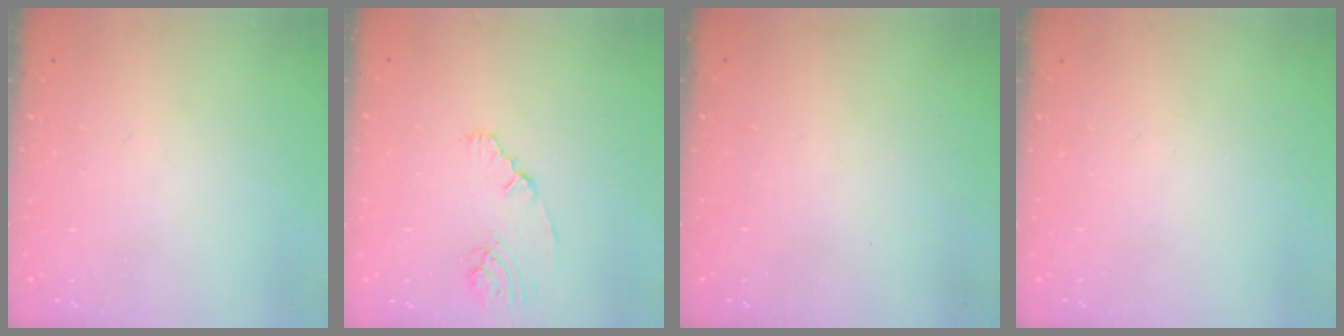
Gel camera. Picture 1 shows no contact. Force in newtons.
{"total": 2.2, "press": 2.2, "slide": 0.5}
{"total": 0.0}
{"total": 0.0}